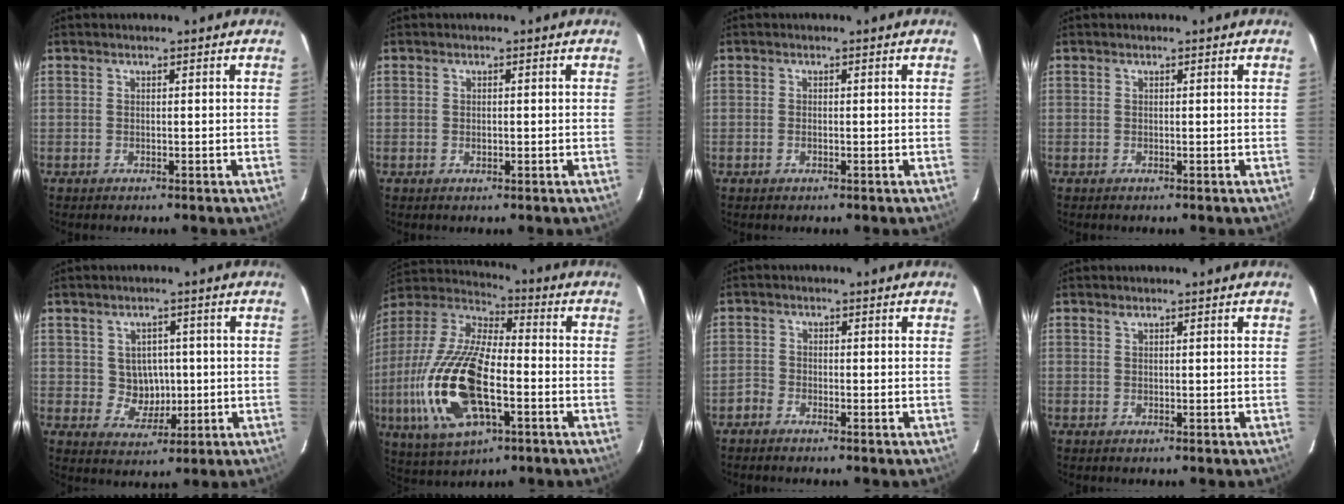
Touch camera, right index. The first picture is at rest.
{"total": 1.0, "force": [-0.1, 0.8, 0.7], "torque": [-0.011, 0.003, -0.001]}
{"total": 0.9, "force": [-0.3, 0.6, 0.6], "torque": [-0.012, 0.001, -0.006]}
{"total": 0.0}
{"total": 5.6, "force": [0.2, 5.2, 1.9], "torque": [-0.038, 0.011, 0.015]}
{"total": 22.3, "force": [-5.7, 9.5, 19.4], "torque": [-0.419, -0.019, -0.105]}
{"total": 1.6, "force": [-1.4, 0.9, 0.1], "torque": [-0.008, 0.003, -0.033]}
{"total": 0.0}